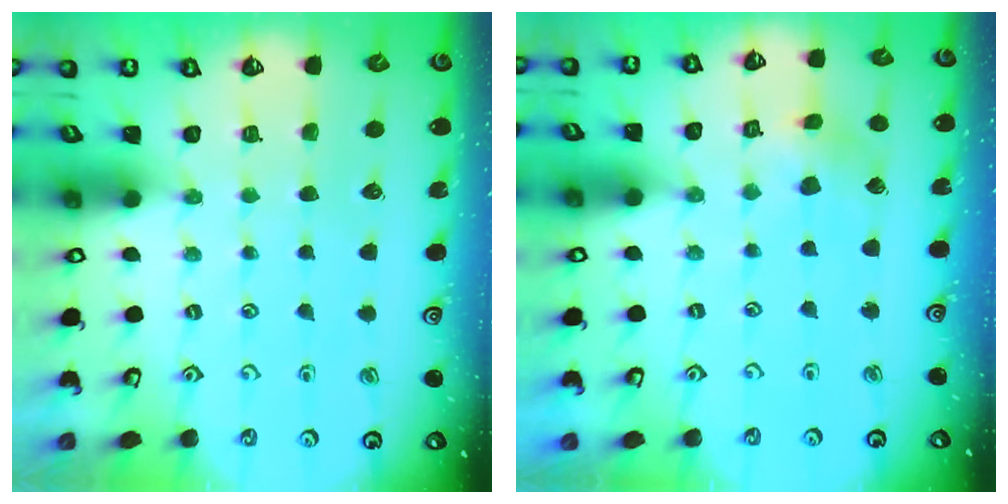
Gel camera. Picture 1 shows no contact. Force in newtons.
{"total": 5.0, "press": 4.9, "slide": 0.5}